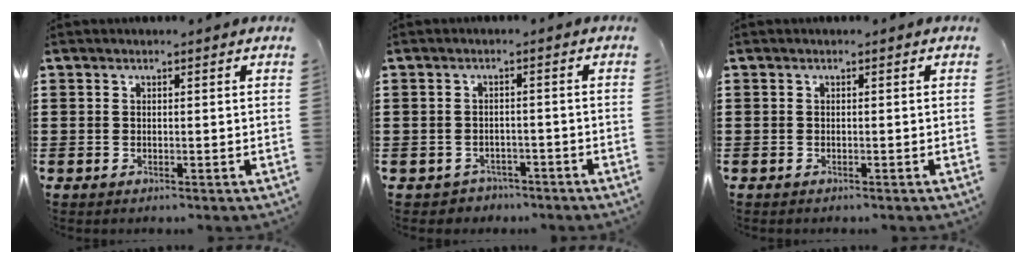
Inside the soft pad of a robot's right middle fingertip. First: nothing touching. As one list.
[{"total": 1.9, "force": [-1.7, 0.8, -0.3], "torque": [-0.005, 0.003, -0.040]}, {"total": 0.0}]